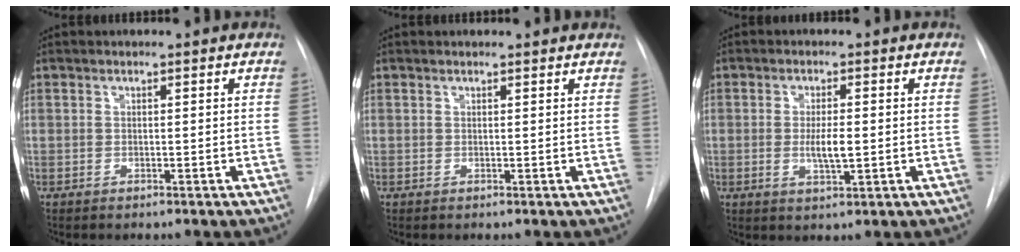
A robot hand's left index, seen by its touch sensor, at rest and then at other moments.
{"total": 1.1, "force": [1.1, 0.1, 0.1], "torque": [-0.009, 0.008, 0.007]}
{"total": 4.0, "force": [-1.4, 0.6, 3.7], "torque": [-0.070, -0.010, -0.019]}